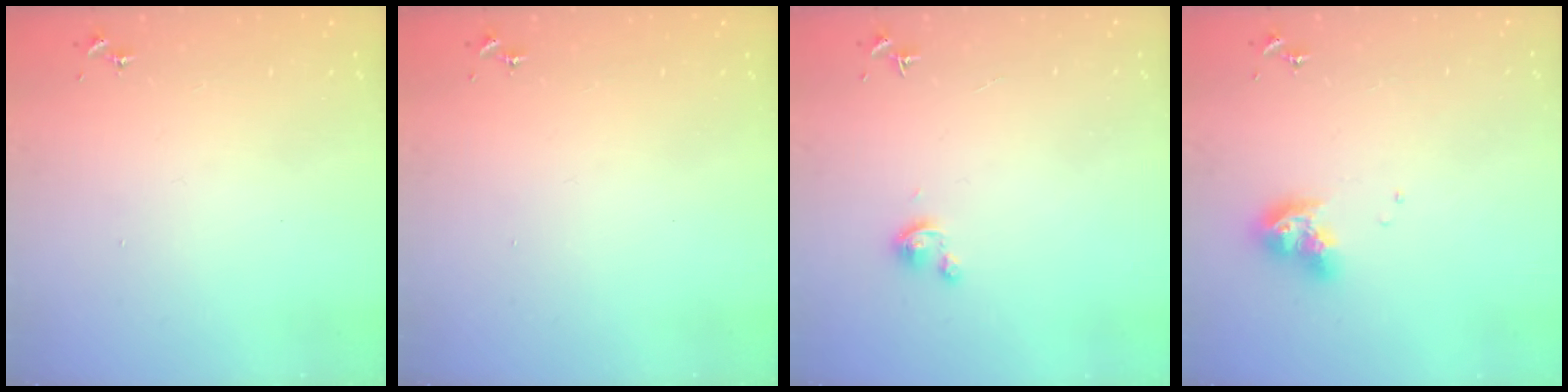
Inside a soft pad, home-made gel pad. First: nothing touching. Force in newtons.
{"total": 0.0}
{"total": 2.8, "press": 2.8, "slide": 0.3}
{"total": 11.1, "press": 11.1, "slide": 1.3}